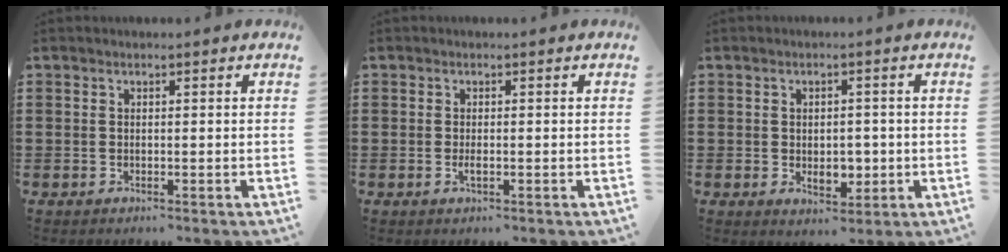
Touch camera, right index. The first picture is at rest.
{"total": 1.1, "force": [-0.3, 0.3, 1.0], "torque": [-0.027, -0.006, -0.007]}
{"total": 4.3, "force": [-0.5, 2.9, 3.1], "torque": [-0.051, 0.006, -0.009]}